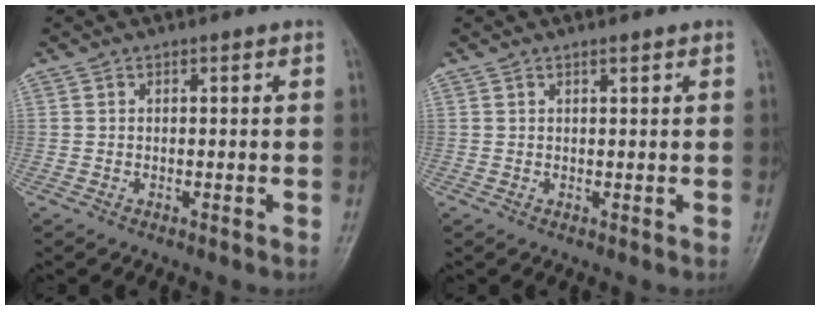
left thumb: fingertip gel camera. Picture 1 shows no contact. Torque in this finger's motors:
{"motor_torque": [-0.23, 0.08, -0.06, -0.08, -0.09]}